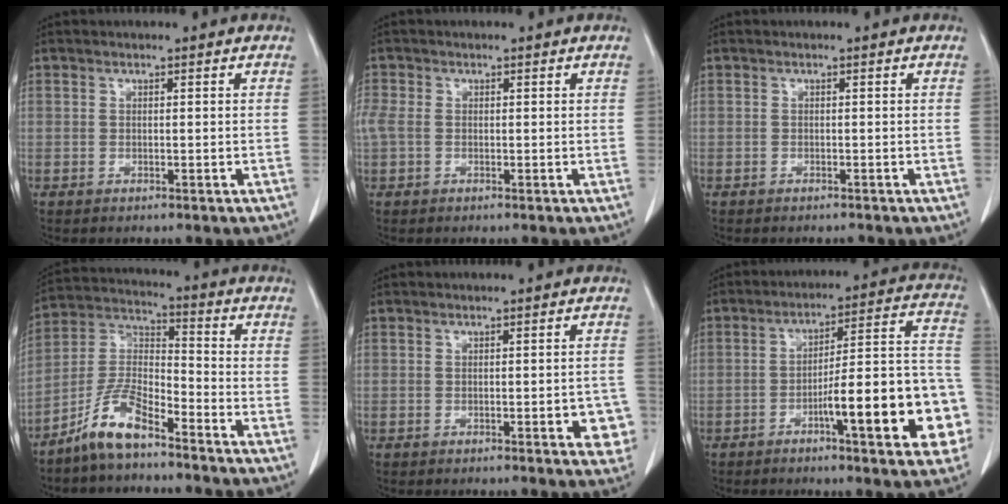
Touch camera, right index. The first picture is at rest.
{"total": 3.1, "force": [0.0, 2.3, 2.1], "torque": [-0.082, 0.020, 0.004]}
{"total": 0.9, "force": [-0.9, 0.2, 0.1], "torque": [-0.003, -0.001, -0.014]}
{"total": 9.0, "force": [-6.8, 2.5, 5.4], "torque": [-0.119, 0.010, -0.136]}
{"total": 4.5, "force": [-1.6, 1.3, 4.0], "torque": [-0.030, 0.003, -0.018]}
{"total": 17.6, "force": [-6.2, 2.6, 16.3], "torque": [-0.163, 0.035, -0.080]}